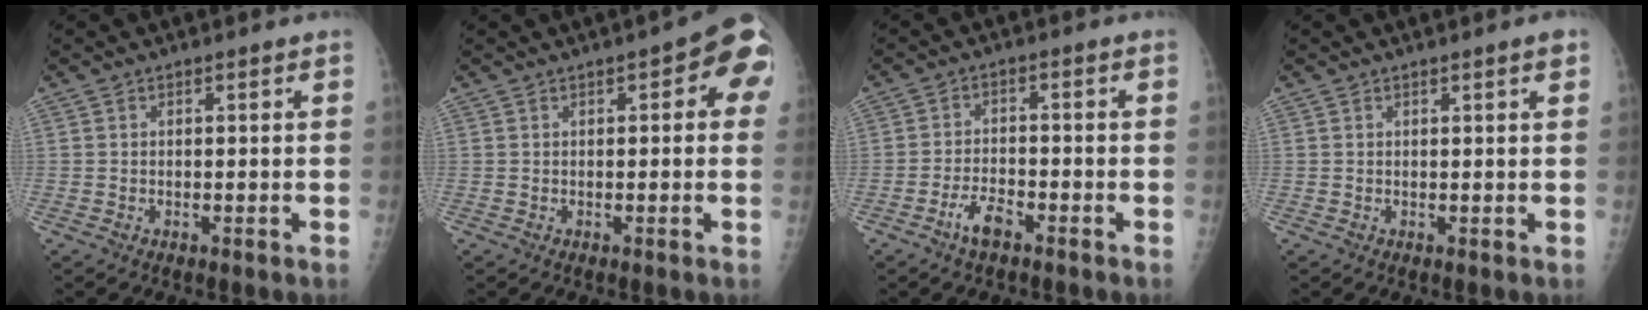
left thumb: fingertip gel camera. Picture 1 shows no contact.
{"total": 7.3, "force": [2.0, 2.8, 6.4], "torque": [-0.053, 0.013, 0.011]}
{"total": 4.4, "force": [-2.9, 1.7, 2.9], "torque": [-0.055, 0.019, -0.053]}
{"total": 1.4, "force": [0.8, 0.0, 1.1], "torque": [-0.018, -0.002, 0.010]}